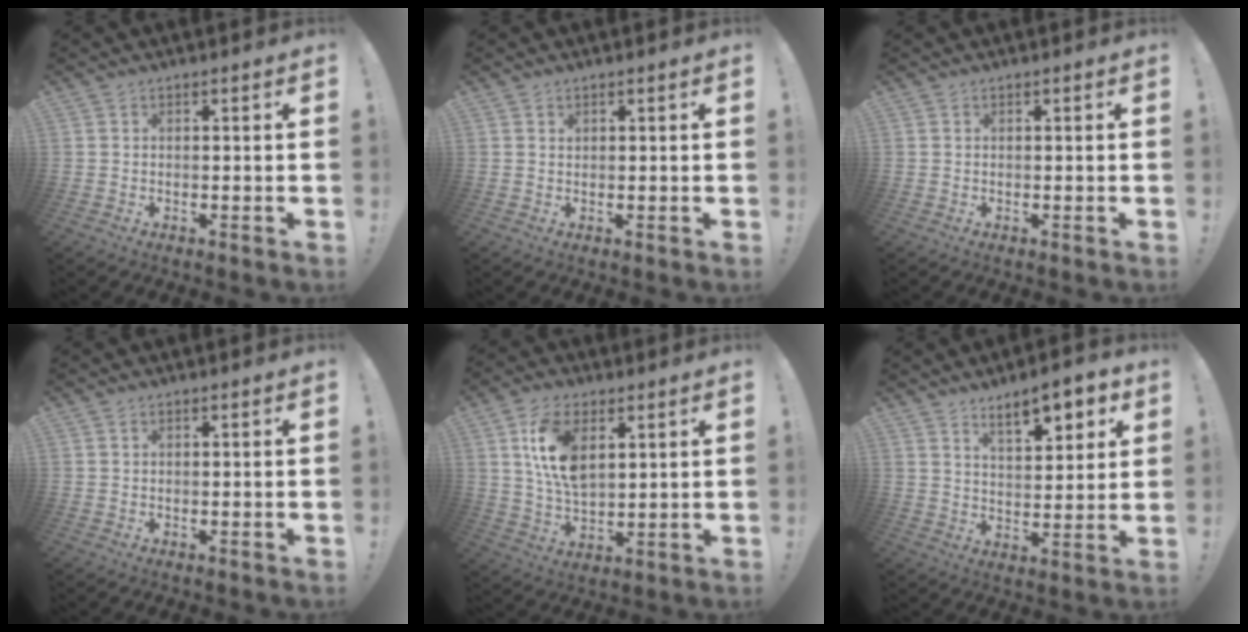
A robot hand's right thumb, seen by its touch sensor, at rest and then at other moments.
{"total": 0.6, "force": [0.4, 0.4, 0.1], "torque": [0.003, -0.003, 0.007]}
{"total": 0.0}
{"total": 0.0}
{"total": 12.3, "force": [4.9, 6.9, 9.0], "torque": [-0.176, -0.011, 0.088]}
{"total": 10.4, "force": [6.8, 3.5, 7.1], "torque": [-0.102, -0.037, 0.115]}